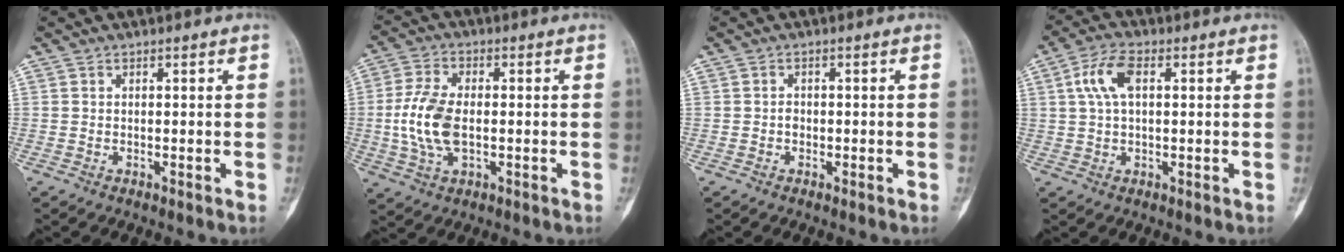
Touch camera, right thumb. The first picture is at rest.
{"total": 10.2, "force": [-1.0, 5.6, 8.6], "torque": [-0.183, 0.009, -0.020]}
{"total": 1.0, "force": [-0.3, 0.8, 0.5], "torque": [-0.003, 0.002, -0.007]}
{"total": 6.6, "force": [1.6, 3.3, 5.5], "torque": [-0.117, 0.014, 0.028]}